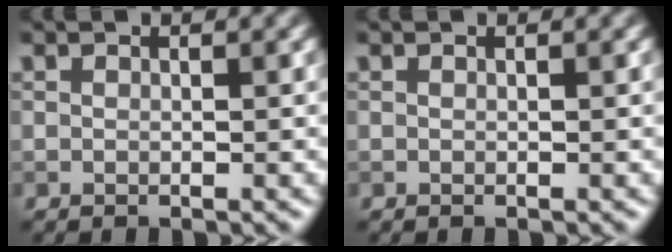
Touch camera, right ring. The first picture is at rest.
{"total": 0.0}